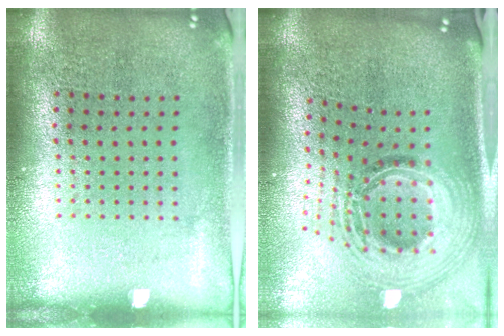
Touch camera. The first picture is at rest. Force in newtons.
{"total": 2.4, "press": 1.8, "slide": 1.6}